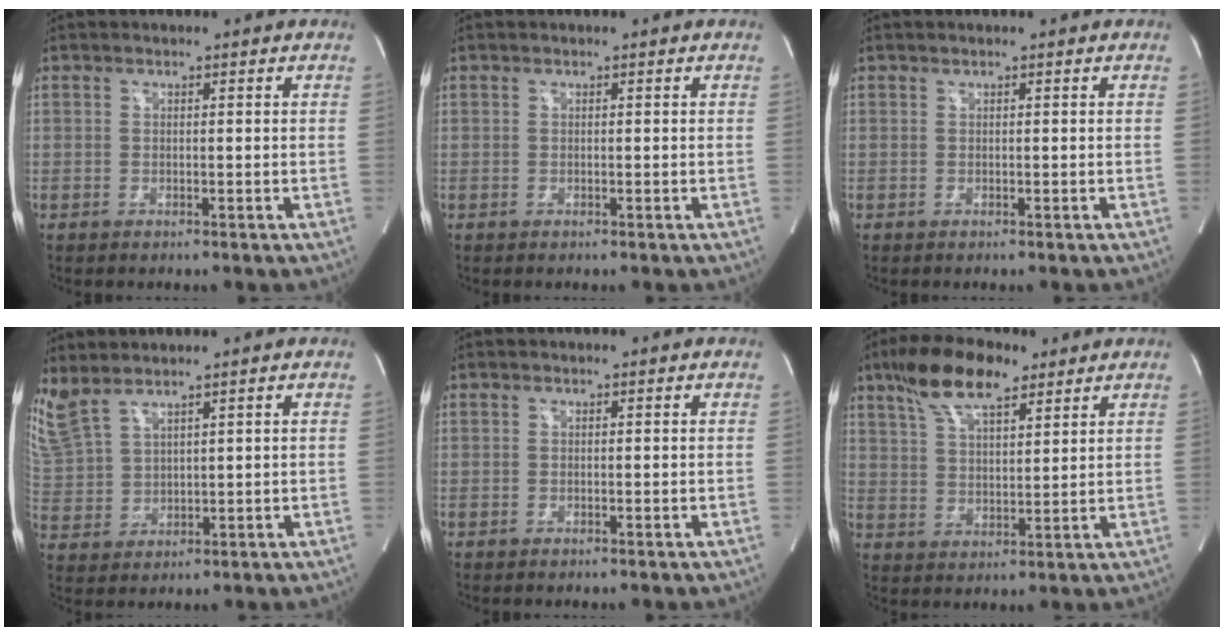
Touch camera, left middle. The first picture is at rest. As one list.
[{"total": 0.0}, {"total": 0.0}, {"total": 8.3, "force": [6.8, 3.0, 3.7], "torque": [-0.115, 0.005, 0.162]}, {"total": 0.0}, {"total": 11.3, "force": [7.5, 3.8, 7.5], "torque": [-0.146, 0.020, 0.140]}]